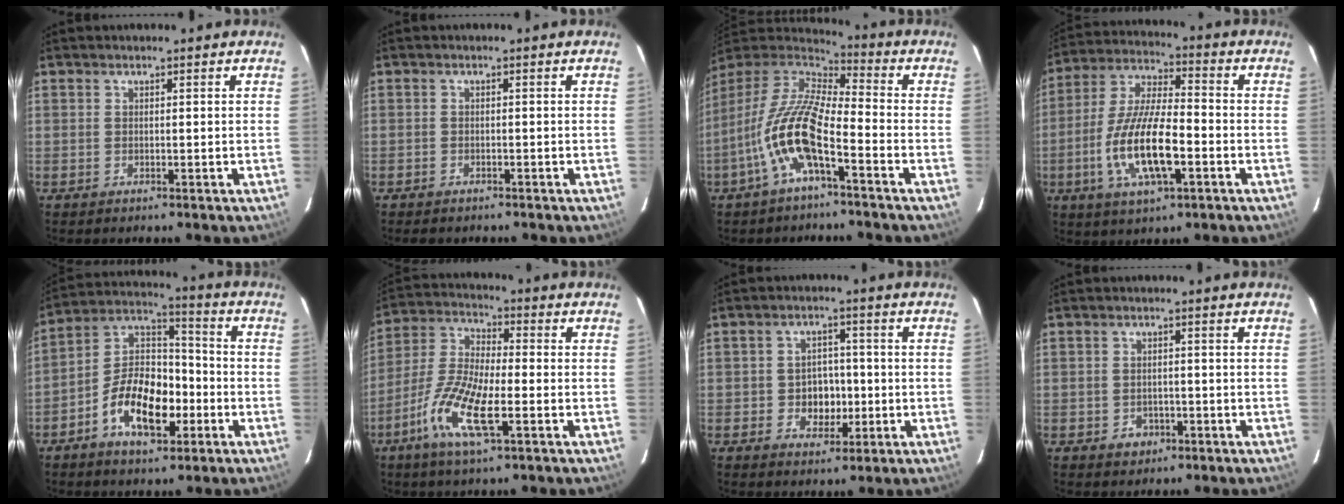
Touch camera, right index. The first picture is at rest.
{"total": 2.1, "force": [-1.8, 0.8, 0.5], "torque": [-0.020, -0.005, -0.030]}
{"total": 14.4, "force": [-6.2, 4.1, 12.3], "torque": [-0.249, -0.006, -0.125]}
{"total": 15.1, "force": [-4.8, 4.8, 13.5], "torque": [-0.281, -0.010, -0.088]}
{"total": 13.8, "force": [-5.8, 7.5, 10.1], "torque": [-0.189, 0.025, -0.096]}
{"total": 12.8, "force": [-5.6, 3.4, 11.0], "torque": [-0.239, -0.008, -0.117]}
{"total": 5.6, "force": [-1.3, 4.8, 2.5], "torque": [-0.052, 0.011, -0.011]}
{"total": 3.1, "force": [-1.5, 2.6, 0.8], "torque": [-0.021, 0.005, -0.015]}